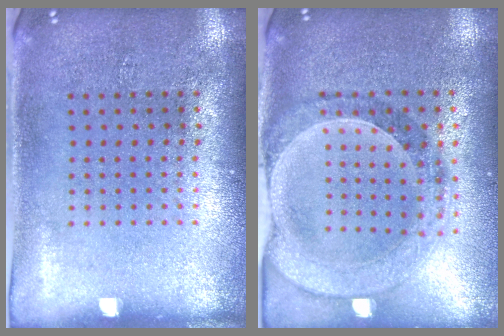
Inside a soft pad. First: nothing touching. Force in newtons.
{"total": 1.5, "press": 1.5, "slide": 0.3}